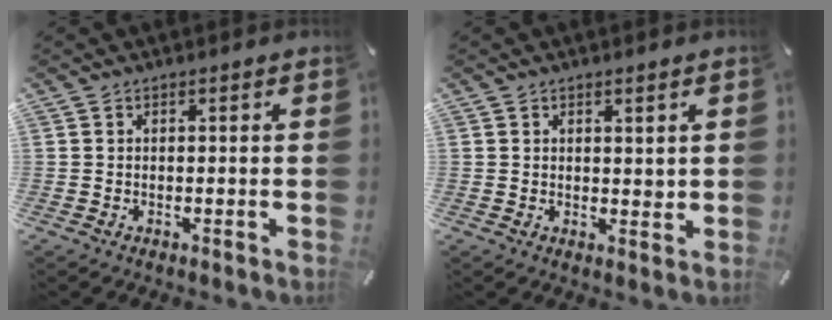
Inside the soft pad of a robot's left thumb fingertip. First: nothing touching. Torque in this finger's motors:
{"motor_torque": [0.15, -0.23, 0.09, 0.16, 0.00]}